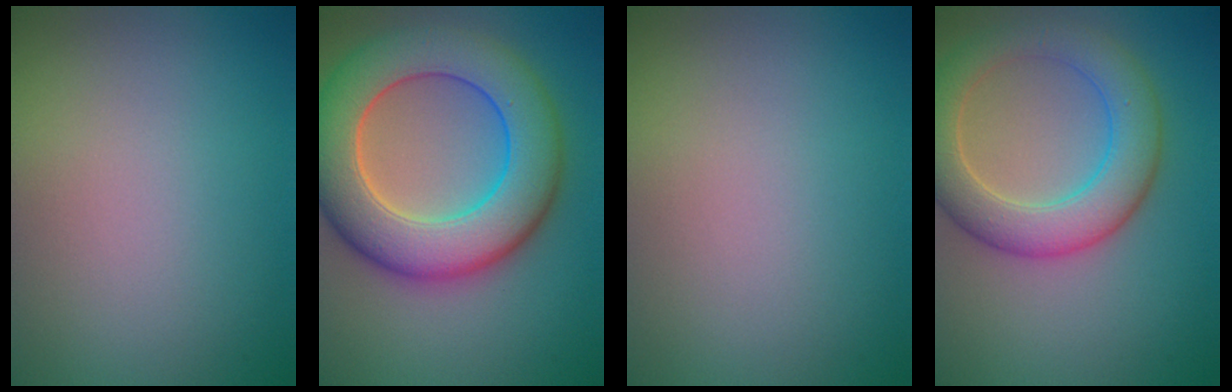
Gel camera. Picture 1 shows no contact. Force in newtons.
{"total": 10.3, "press": 10.3, "slide": 0.1}
{"total": 0.0}
{"total": 6.1, "press": 6.1, "slide": 0.2}